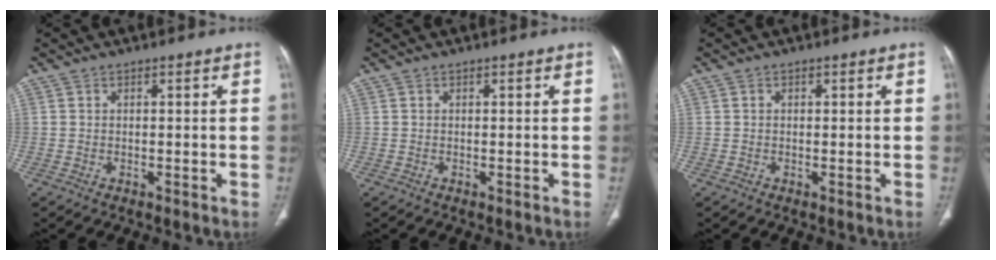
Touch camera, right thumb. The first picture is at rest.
{"total": 0.0}
{"total": 0.0}